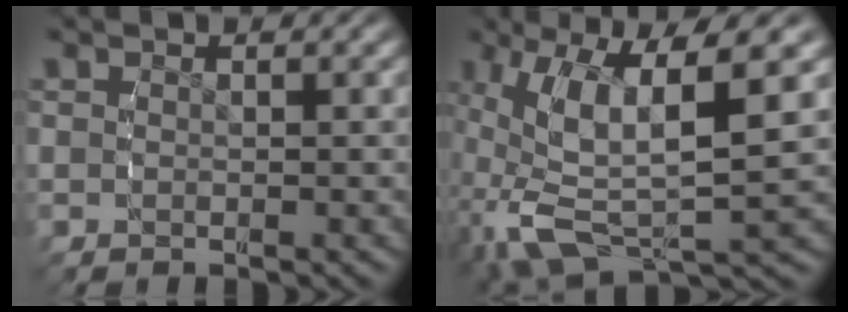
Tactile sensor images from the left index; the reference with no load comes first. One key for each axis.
{"total": 10.7, "fx": -1.8, "fy": 5.5, "fz": 9.0, "tx": -0.177, "ty": -0.026, "tz": -0.007}